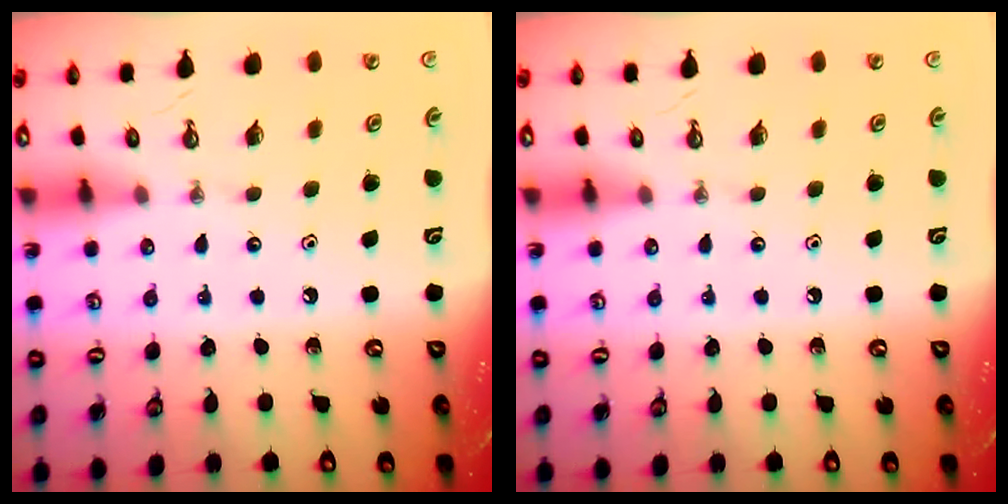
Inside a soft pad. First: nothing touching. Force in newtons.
{"total": 0.0}